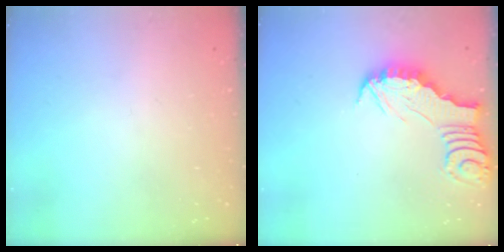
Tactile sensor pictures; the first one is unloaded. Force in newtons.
{"total": 3.0, "press": 3.0, "slide": 0.3}